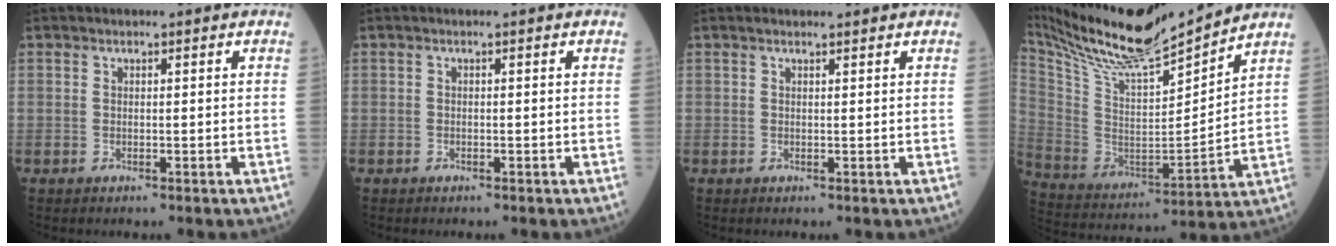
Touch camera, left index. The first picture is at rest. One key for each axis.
{"total": 0.0}
{"total": 1.4, "fx": 1.4, "fy": 0.2, "fz": 0.4, "tx": -0.007, "ty": 0.012, "tz": 0.021}
{"total": 19.8, "fx": 17.9, "fy": 1.0, "fz": 8.5, "tx": -0.172, "ty": -0.016, "tz": 0.313}